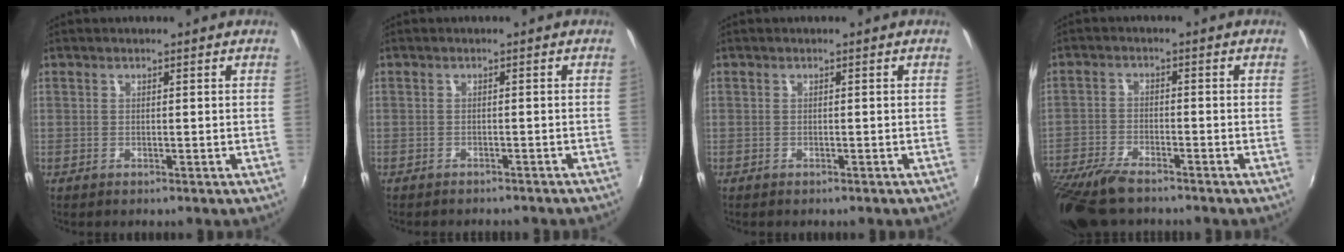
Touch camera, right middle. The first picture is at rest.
{"total": 5.1, "force": [-4.6, 1.1, 1.9], "torque": [-0.047, -0.012, -0.061]}
{"total": 1.0, "force": [-0.8, 0.1, 0.5], "torque": [-0.010, -0.003, -0.011]}
{"total": 12.3, "force": [-10.1, 3.5, 6.2], "torque": [-0.153, -0.033, -0.190]}